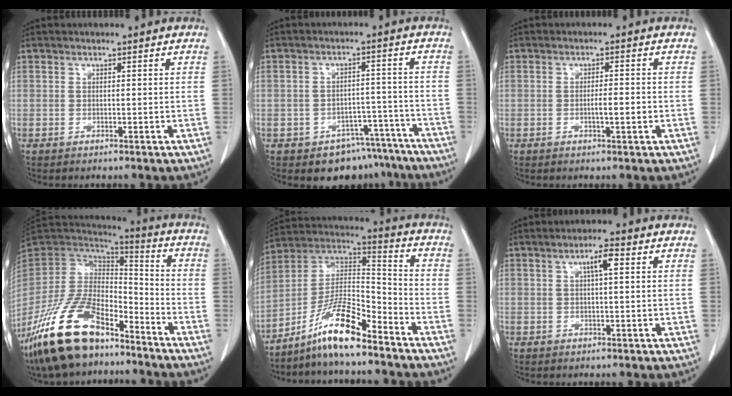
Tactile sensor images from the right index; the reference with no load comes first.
{"total": 8.8, "force": [-6.6, 5.8, 1.0], "torque": [0.016, 0.037, -0.082]}
{"total": 2.7, "force": [-0.7, 0.3, 2.6], "torque": [-0.047, -0.001, -0.011]}
{"total": 18.9, "force": [-13.7, 7.1, 10.8], "torque": [-0.213, 0.007, -0.252]}
{"total": 11.7, "force": [-8.6, 1.6, 7.8], "torque": [-0.148, 0.019, -0.160]}
{"total": 3.1, "force": [0.9, 0.4, 2.9], "torque": [-0.051, 0.007, 0.015]}